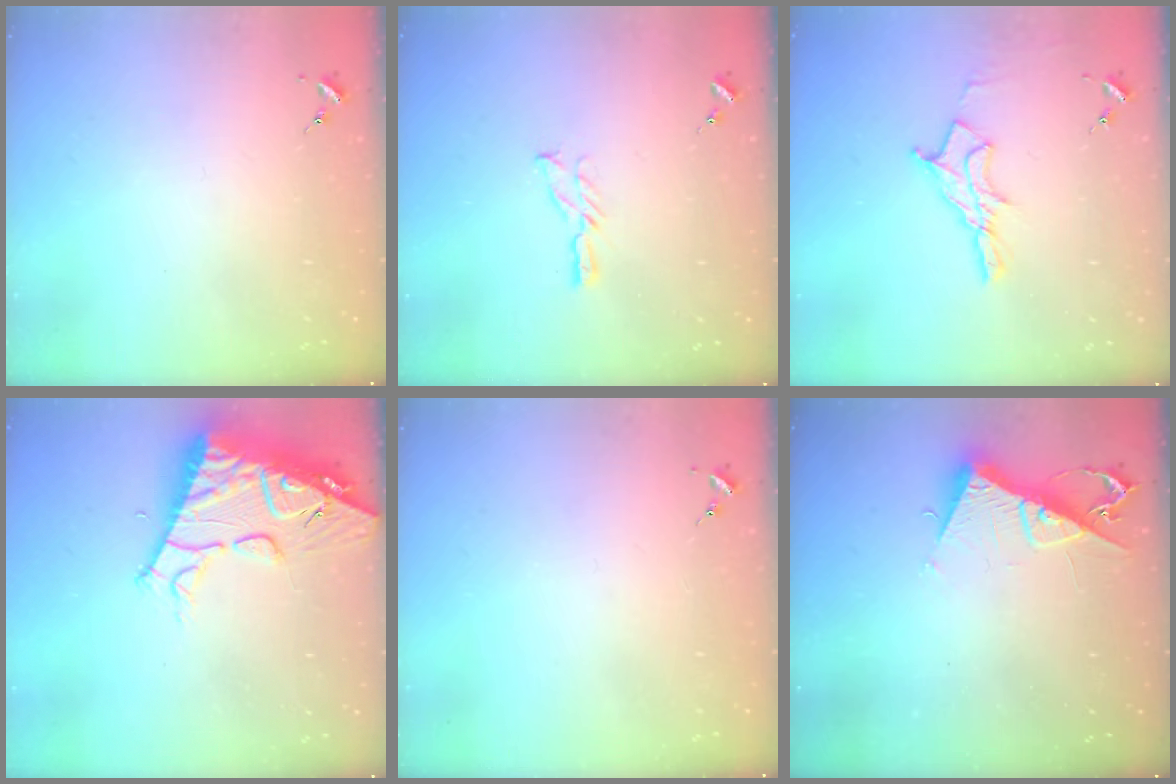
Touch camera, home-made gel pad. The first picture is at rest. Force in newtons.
{"total": 5.0, "press": 5.0, "slide": 0.5}
{"total": 11.3, "press": 11.3, "slide": 0.9}
{"total": 17.5, "press": 17.4, "slide": 1.8}
{"total": 0.0}
{"total": 10.2, "press": 10.2, "slide": 0.7}